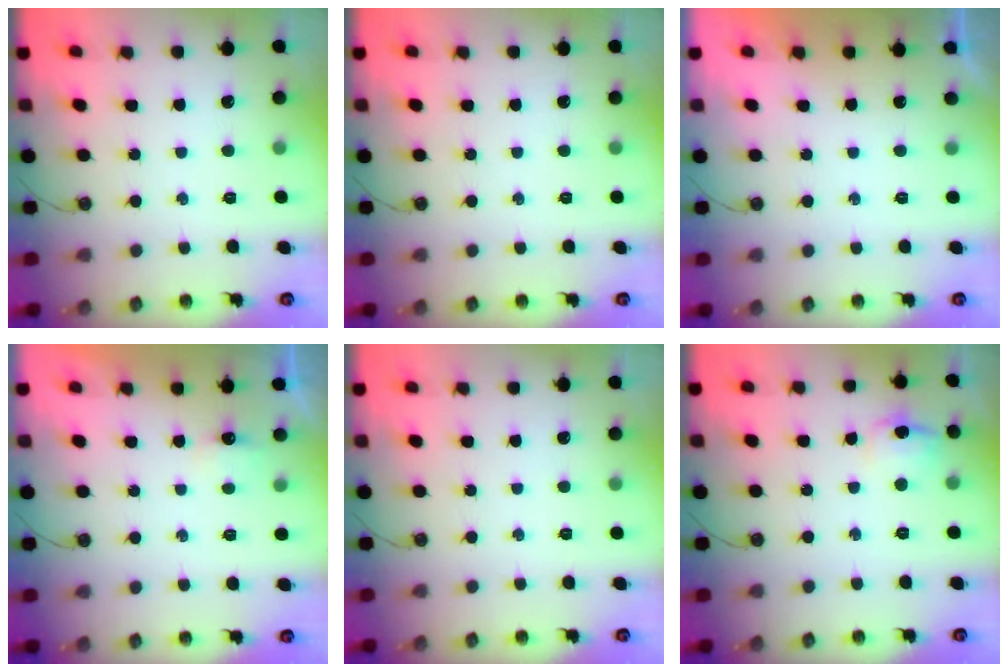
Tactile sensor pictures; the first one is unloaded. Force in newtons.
{"total": 0.0}
{"total": 0.0}
{"total": 2.7, "press": 2.6, "slide": 0.4}
{"total": 0.0}
{"total": 8.2, "press": 8.2, "slide": 0.7}